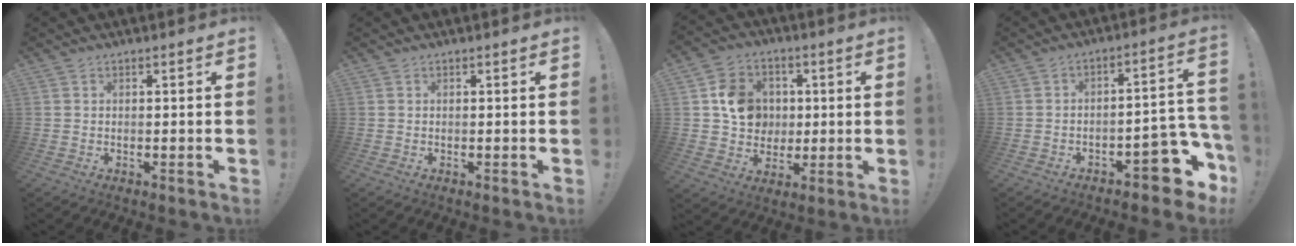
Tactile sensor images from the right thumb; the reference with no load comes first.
{"total": 0.0}
{"total": 12.5, "force": [1.2, 11.3, 5.1], "torque": [-0.058, 0.008, 0.036]}
{"total": 12.4, "force": [-7.4, 4.7, 8.7], "torque": [-0.083, 0.046, -0.118]}